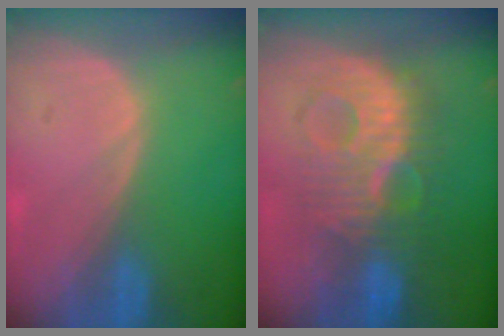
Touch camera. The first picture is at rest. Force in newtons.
{"total": 9.6, "press": 9.6, "slide": 0.1}